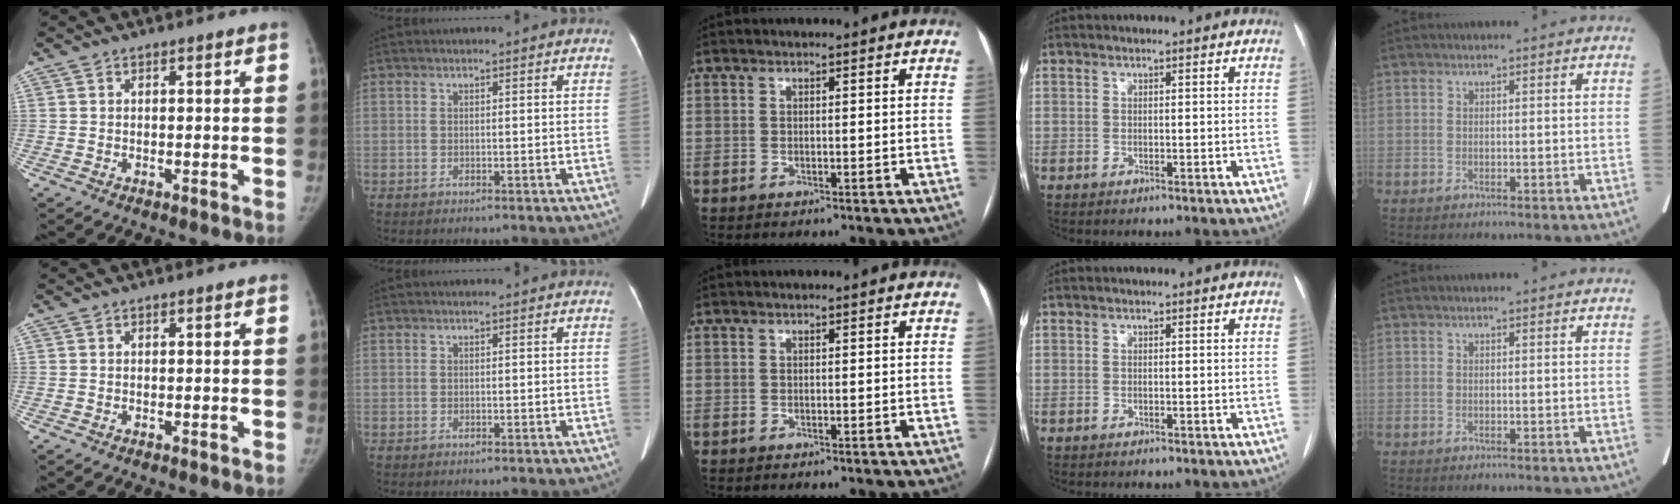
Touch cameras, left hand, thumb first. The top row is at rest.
{}